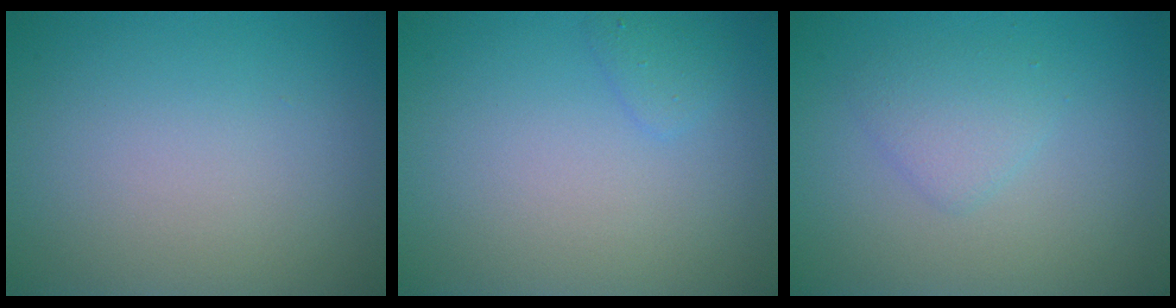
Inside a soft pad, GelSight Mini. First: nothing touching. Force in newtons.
{"total": 1.1, "press": 1.1, "slide": 0.0}
{"total": 1.9, "press": 1.9, "slide": 0.2}